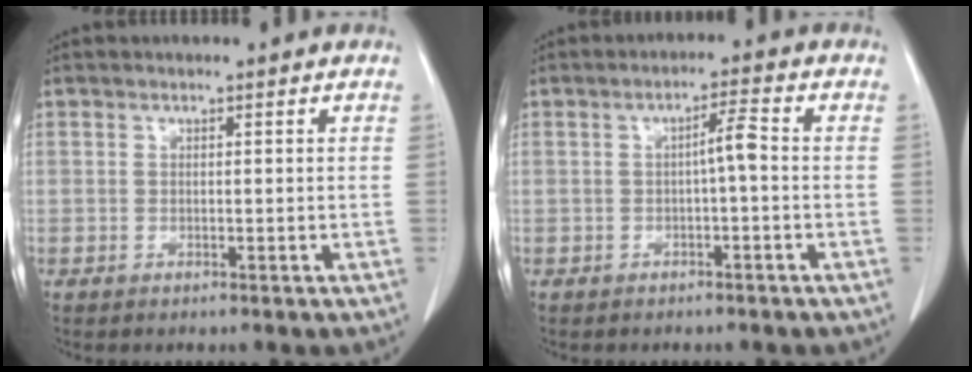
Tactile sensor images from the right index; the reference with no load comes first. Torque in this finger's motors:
{"motor_torque": [0.50, -0.09, 0.15, 0.07]}